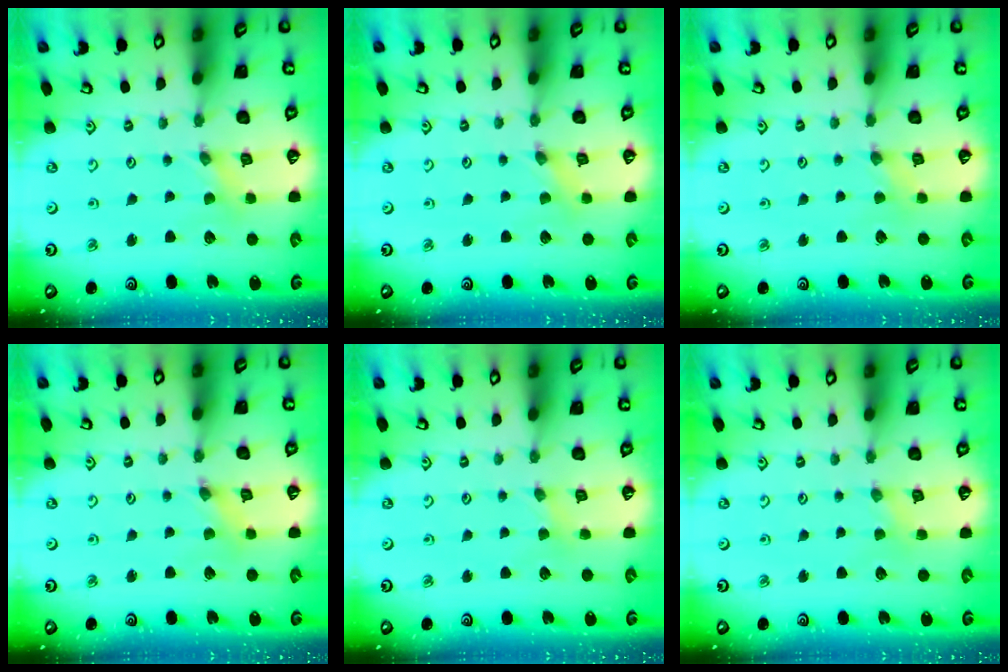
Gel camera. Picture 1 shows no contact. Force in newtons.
{"total": 0.0}
{"total": 2.1, "press": 2.1, "slide": 0.6}
{"total": 1.2, "press": 1.2, "slide": 0.2}
{"total": 1.6, "press": 1.6, "slide": 0.4}
{"total": 1.5, "press": 1.5, "slide": 0.3}